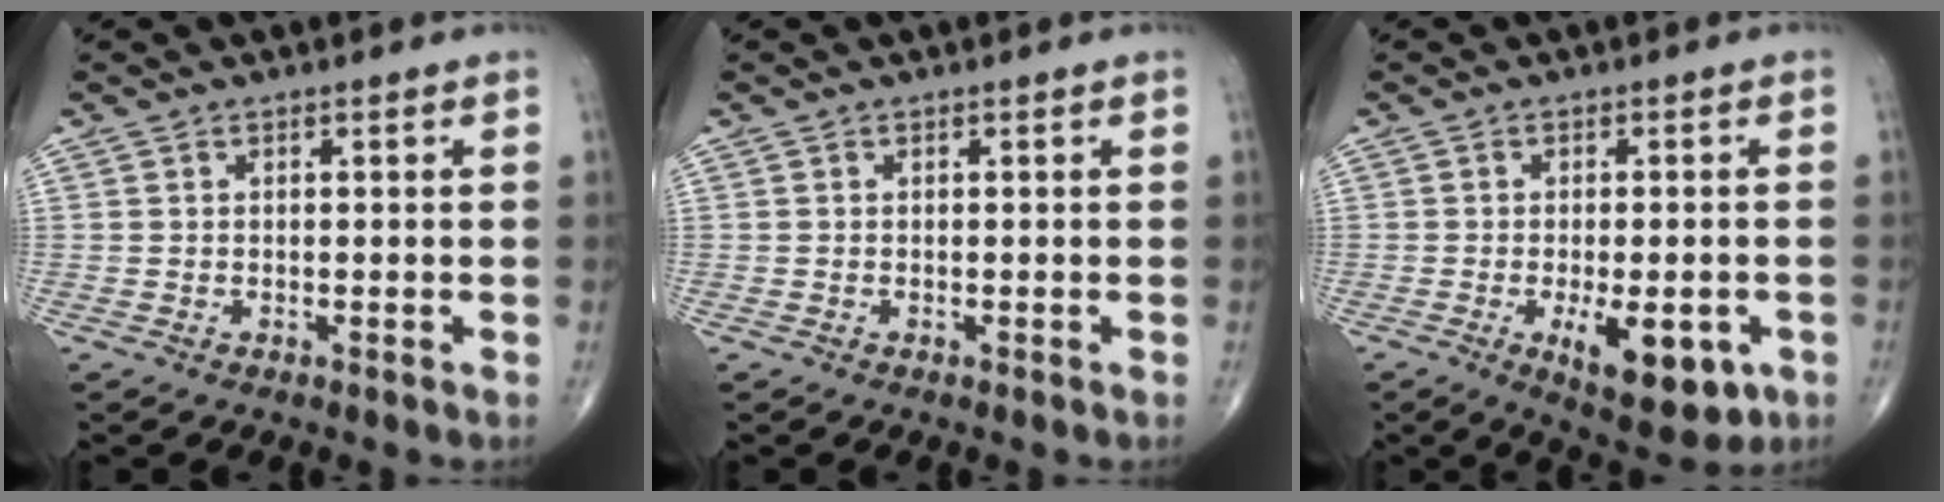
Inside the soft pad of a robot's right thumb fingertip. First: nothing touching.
{"total": 0.0}
{"total": 11.2, "force": [-3.8, 4.8, 9.4], "torque": [-0.119, -0.008, -0.045]}